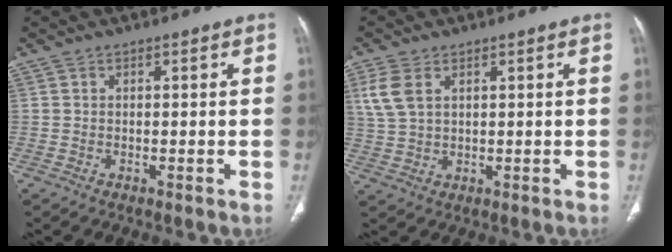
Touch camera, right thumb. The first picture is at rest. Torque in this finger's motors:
{"motor_torque": [-0.97, 0.41, 0.73, 0.02, 0.03]}